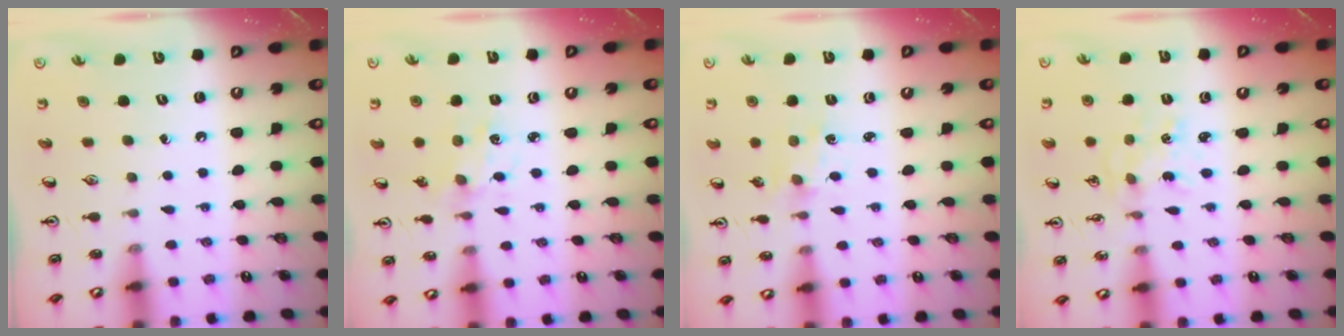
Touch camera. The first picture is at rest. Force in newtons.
{"total": 1.2, "press": 1.1, "slide": 0.3}
{"total": 1.2, "press": 1.1, "slide": 0.2}
{"total": 1.5, "press": 1.4, "slide": 0.4}